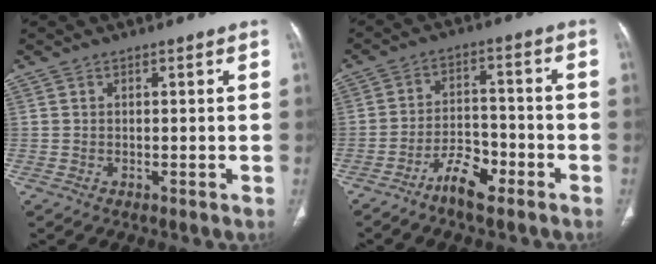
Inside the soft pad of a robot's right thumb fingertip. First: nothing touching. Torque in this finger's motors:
{"motor_torque": [-0.16, -0.02, -0.07, 0.11, 0.05]}